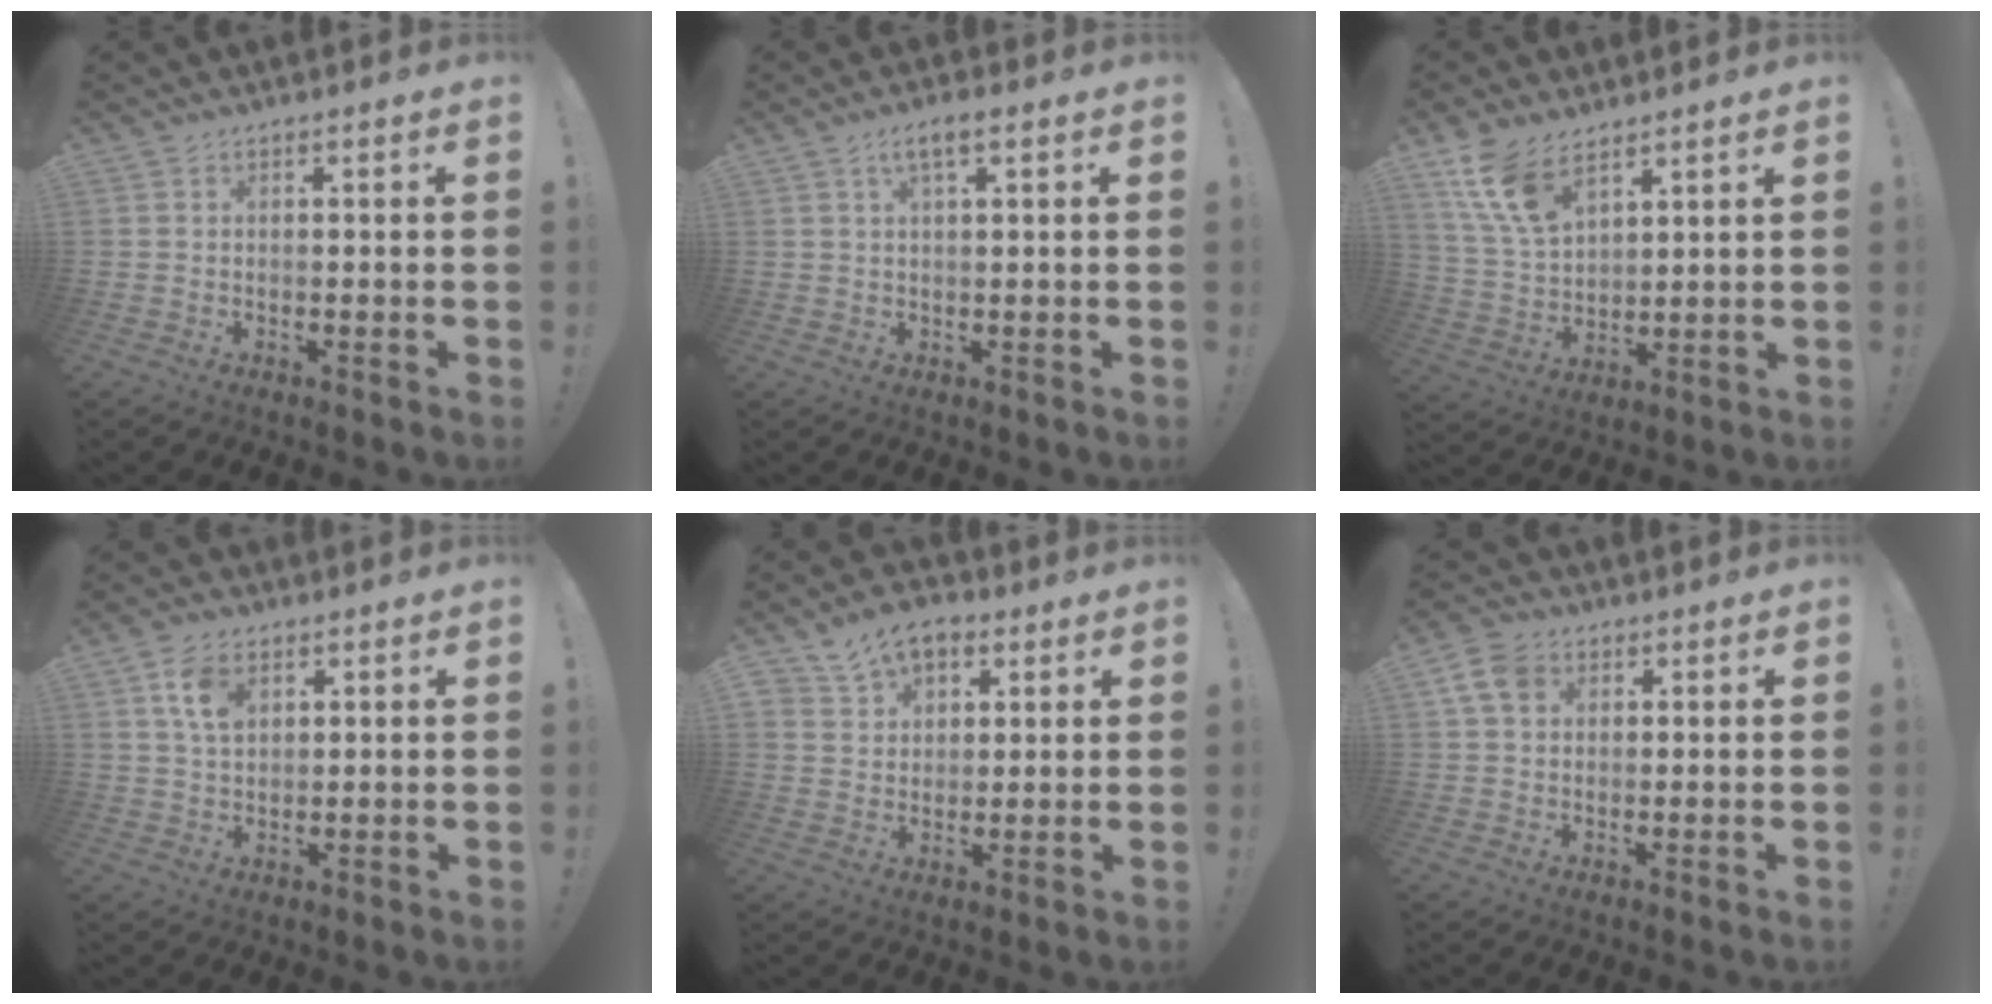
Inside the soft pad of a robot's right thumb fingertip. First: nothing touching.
{"total": 4.0, "force": [1.8, 1.0, 3.5], "torque": [-0.055, -0.003, 0.027]}
{"total": 11.9, "force": [8.0, 5.8, 6.7], "torque": [-0.135, -0.039, 0.155]}
{"total": 8.0, "force": [3.5, 5.3, 4.8], "torque": [-0.082, -0.002, 0.067]}
{"total": 9.3, "force": [5.5, 6.6, 3.6], "torque": [-0.053, -0.025, 0.106]}
{"total": 7.8, "force": [2.9, 5.8, 4.2], "torque": [-0.080, 0.001, 0.060]}